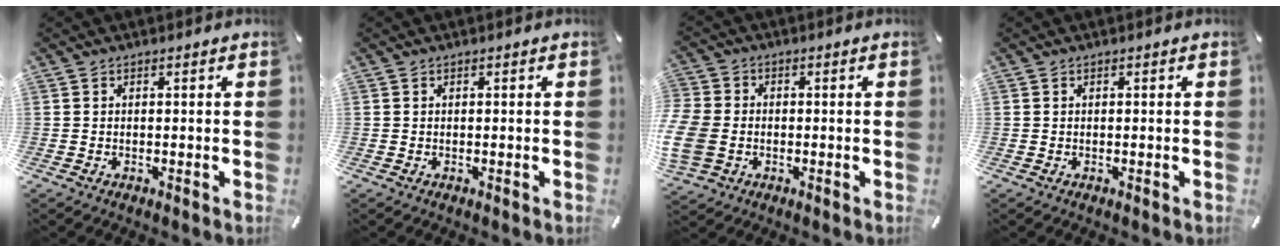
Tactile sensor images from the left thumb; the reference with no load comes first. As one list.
[{"total": 0.0}, {"total": 8.5, "force": [-1.4, 7.3, 4.0], "torque": [-0.094, 0.014, -0.023]}, {"total": 0.0}]